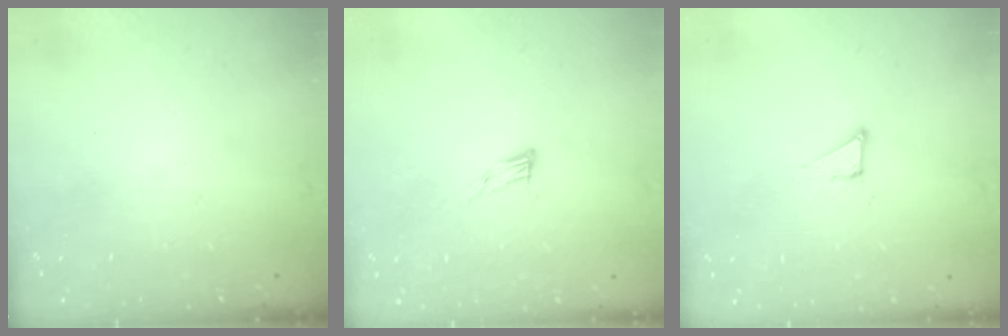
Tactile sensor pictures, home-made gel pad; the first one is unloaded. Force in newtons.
{"total": 6.6, "press": 6.6, "slide": 1.0}
{"total": 1.9, "press": 1.9, "slide": 0.1}